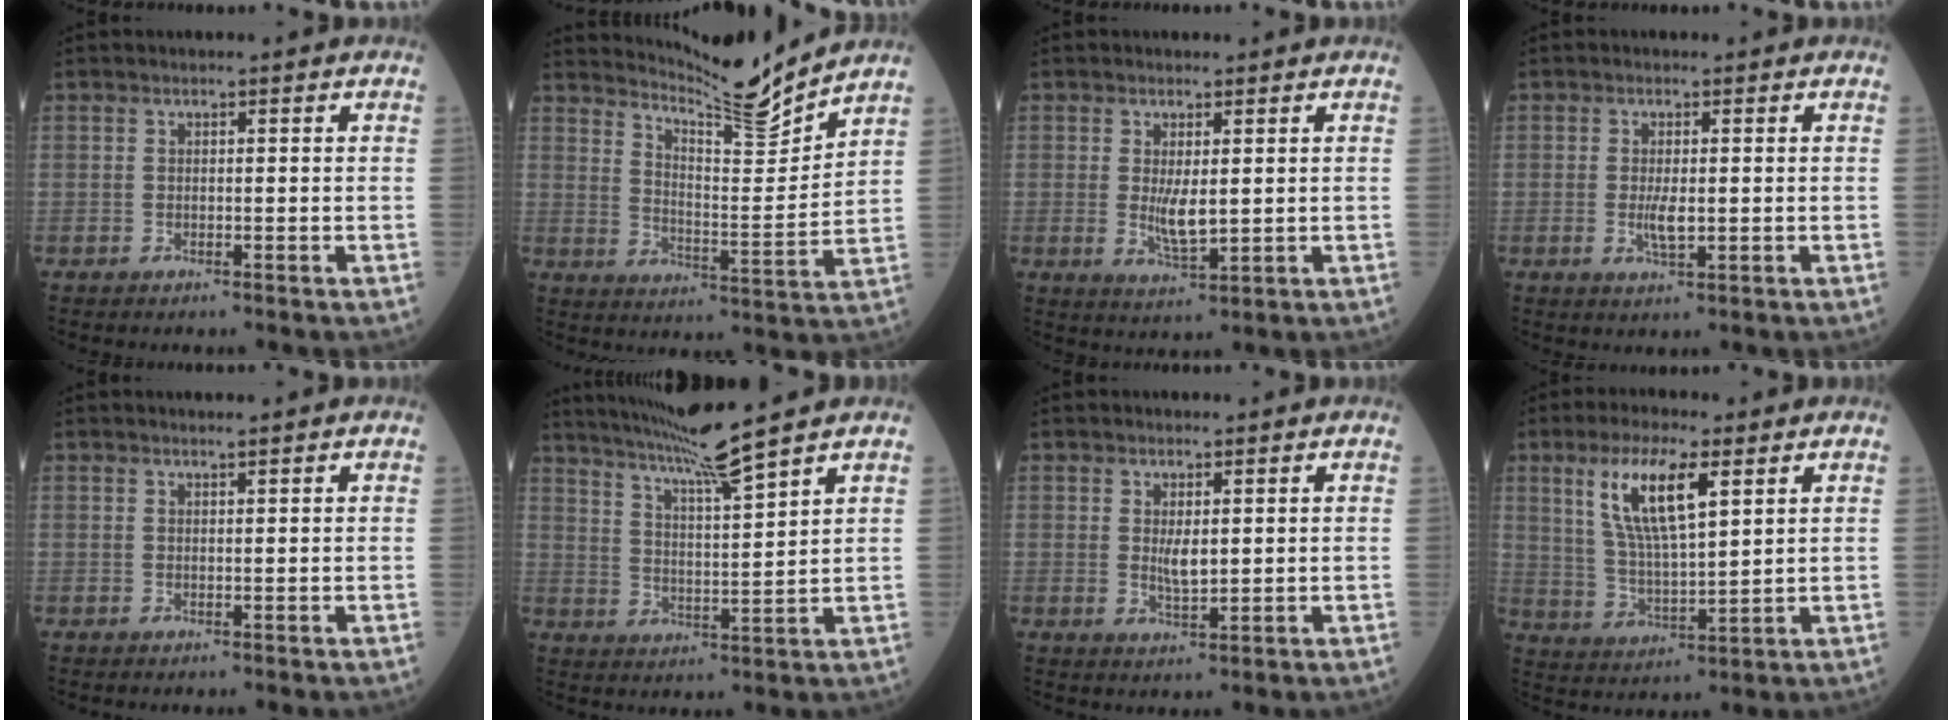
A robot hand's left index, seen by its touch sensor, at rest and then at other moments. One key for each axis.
{"total": 10.3, "fx": 10.1, "fy": -1.7, "fz": 1.3, "tx": -0.037, "ty": -0.038, "tz": 0.167}
{"total": 3.8, "fx": 0.3, "fy": 1.2, "fz": 3.6, "tx": -0.067, "ty": -0.010, "tz": 0.012}
{"total": 2.6, "fx": -0.4, "fy": 0.8, "fz": 2.5, "tx": -0.049, "ty": -0.003, "tz": -0.003}
{"total": 0.7, "fx": 0.6, "fy": -0.1, "fz": 0.2, "tx": -0.008, "ty": -0.004, "tz": 0.013}
{"total": 10.1, "fx": 8.6, "fy": -2.0, "fz": 4.9, "tx": -0.086, "ty": -0.004, "tz": 0.154}
{"total": 2.5, "fx": 0.5, "fy": 0.9, "fz": 2.3, "tx": -0.043, "ty": -0.002, "tz": 0.014}
{"total": 10.4, "fx": 4.8, "fy": 2.2, "fz": 8.9, "tx": -0.184, "ty": 0.006, "tz": 0.096}